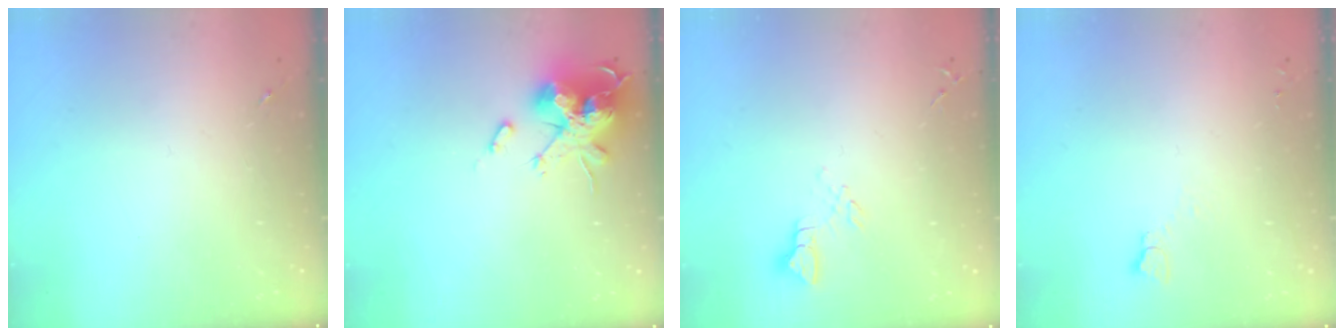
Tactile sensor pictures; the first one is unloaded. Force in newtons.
{"total": 18.5, "press": 18.5, "slide": 0.1}
{"total": 5.1, "press": 5.1, "slide": 0.4}
{"total": 2.7, "press": 2.7, "slide": 0.3}